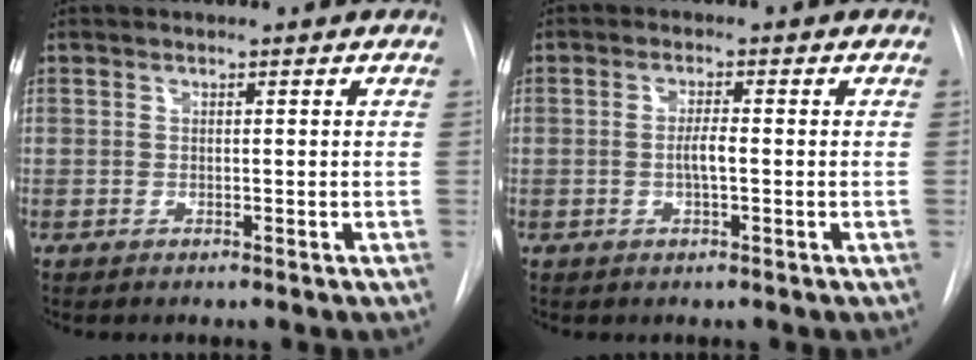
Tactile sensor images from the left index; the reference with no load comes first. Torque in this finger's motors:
{"motor_torque": [0.46, -0.01, 0.17, 0.05]}